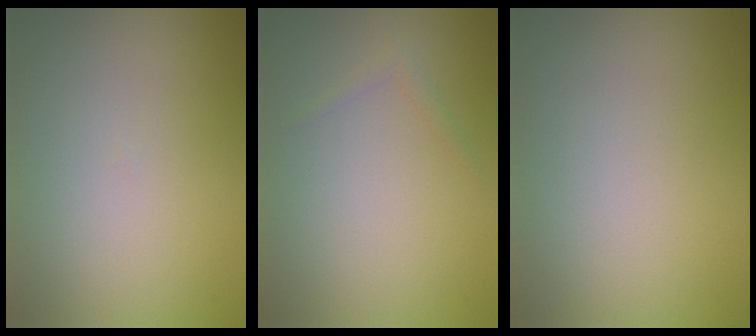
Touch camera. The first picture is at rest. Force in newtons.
{"total": 0.7, "press": 0.7, "slide": 0.1}
{"total": 0.0}